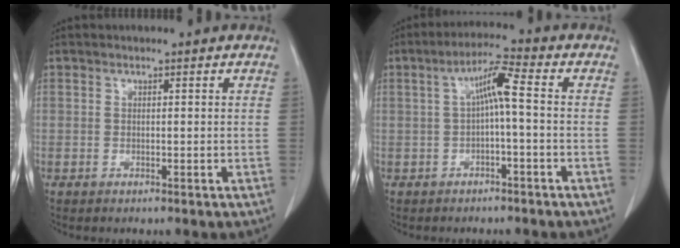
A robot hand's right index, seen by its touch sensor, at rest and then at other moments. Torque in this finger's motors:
{"motor_torque": [0.75, -0.08, 0.32, 0.11]}